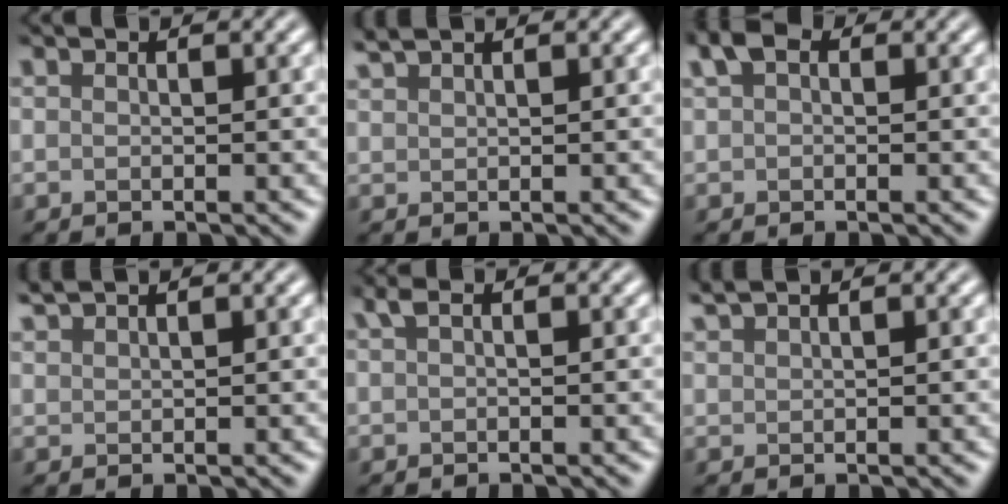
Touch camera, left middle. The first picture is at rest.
{"total": 1.4, "force": [1.2, -0.6, -0.2], "torque": [-0.010, 0.000, 0.043]}
{"total": 0.0}
{"total": 1.6, "force": [1.2, -0.8, -0.5], "torque": [-0.007, -0.002, 0.049]}
{"total": 1.3, "force": [-0.6, -1.0, -0.4], "torque": [-0.017, -0.011, 0.023]}
{"total": 1.5, "force": [1.4, -0.5, 0.0], "torque": [-0.014, 0.003, 0.044]}